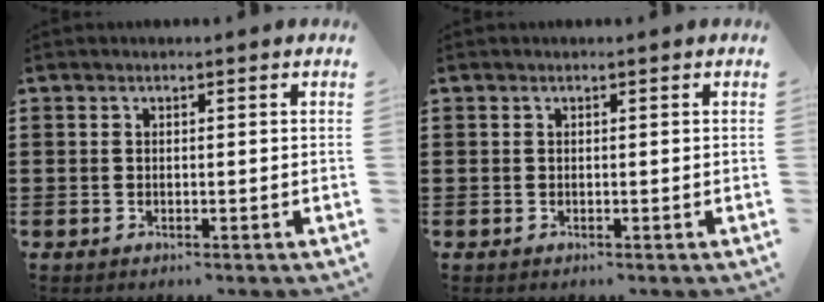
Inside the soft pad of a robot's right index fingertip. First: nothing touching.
{"total": 0.0}